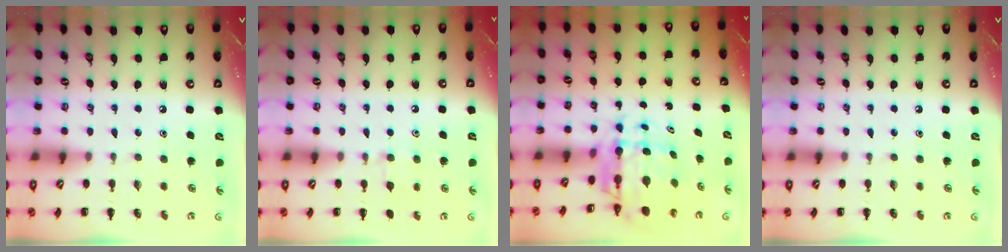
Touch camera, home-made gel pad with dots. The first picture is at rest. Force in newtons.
{"total": 7.1, "press": 6.8, "slide": 2.0}
{"total": 7.4, "press": 6.8, "slide": 2.7}
{"total": 0.0}